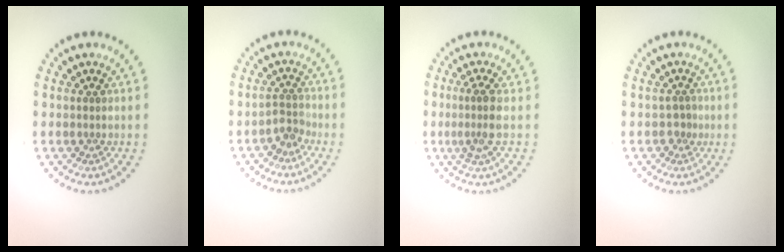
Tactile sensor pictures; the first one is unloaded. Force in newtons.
{"total": 1.9, "press": 1.4, "slide": 1.2}
{"total": 2.3, "press": 1.8, "slide": 1.5}
{"total": 1.2, "press": 1.0, "slide": 0.6}